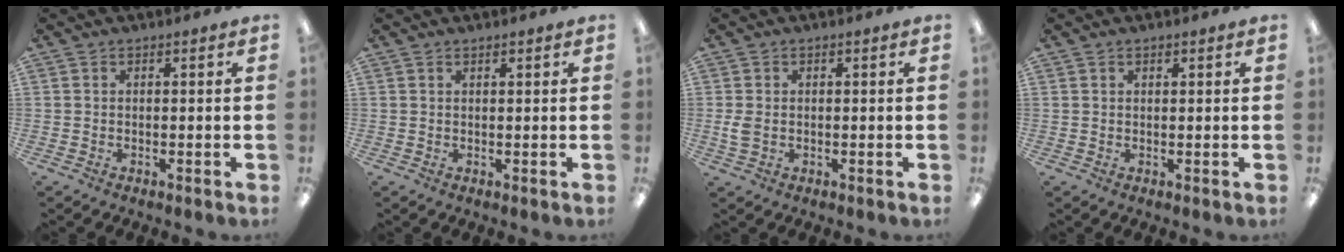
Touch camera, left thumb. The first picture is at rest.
{"total": 0.8, "force": [0.7, 0.2, 0.3], "torque": [-0.008, 0.000, 0.014]}
{"total": 2.9, "force": [-0.1, 1.9, 2.2], "torque": [-0.053, 0.001, -0.005]}
{"total": 0.8, "force": [0.6, 0.4, 0.3], "torque": [-0.007, 0.002, 0.011]}